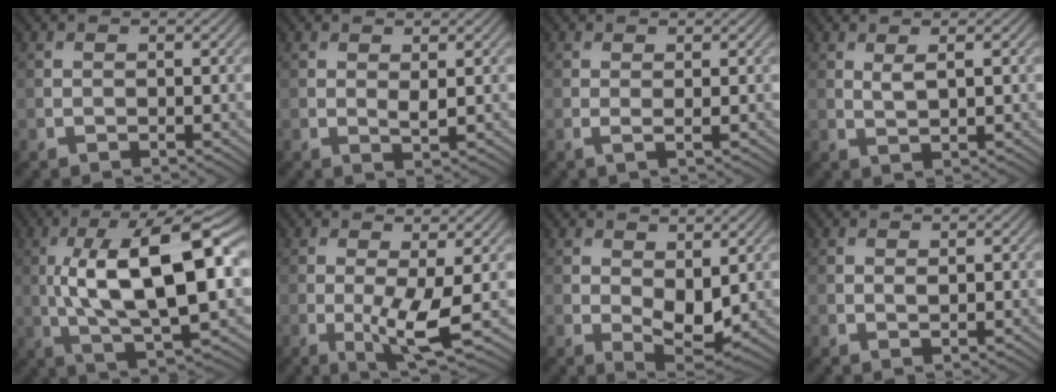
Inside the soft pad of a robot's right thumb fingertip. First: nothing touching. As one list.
[{"total": 1.2, "force": [0.5, 0.4, 1.1], "torque": [-0.023, -0.006, 0.010]}, {"total": 0.9, "force": [0.2, 0.1, 0.9], "torque": [-0.022, -0.002, 0.001]}, {"total": 1.7, "force": [0.8, 0.3, 1.4], "torque": [-0.033, -0.002, 0.019]}, {"total": 16.3, "force": [1.2, 5.5, 15.3], "torque": [-0.262, 0.009, 0.018]}, {"total": 5.0, "force": [-0.5, 0.9, 4.9], "torque": [-0.097, -0.009, -0.008]}, {"total": 5.4, "force": [0.7, 2.9, 4.6], "torque": [-0.086, -0.010, 0.019]}, {"total": 0.5, "force": [0.2, 0.1, 0.5], "torque": [-0.008, -0.002, 0.004]}]